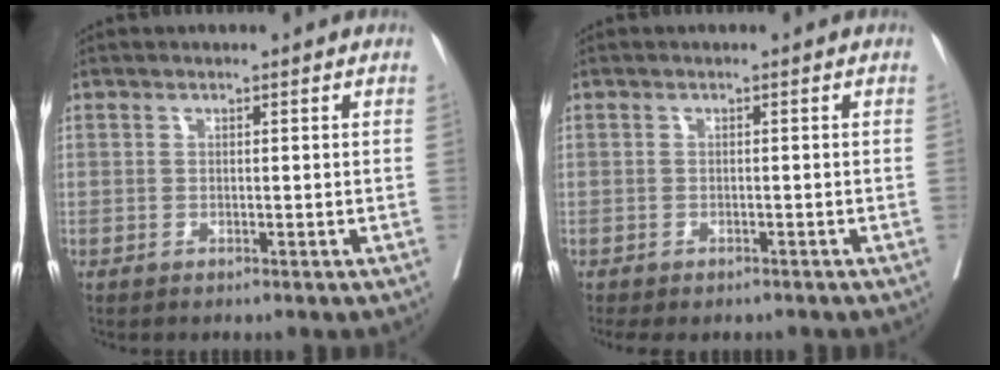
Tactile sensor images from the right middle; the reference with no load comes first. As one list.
[{"total": 4.9, "force": [-4.2, 2.0, 1.8], "torque": [-0.020, 0.002, -0.055]}]